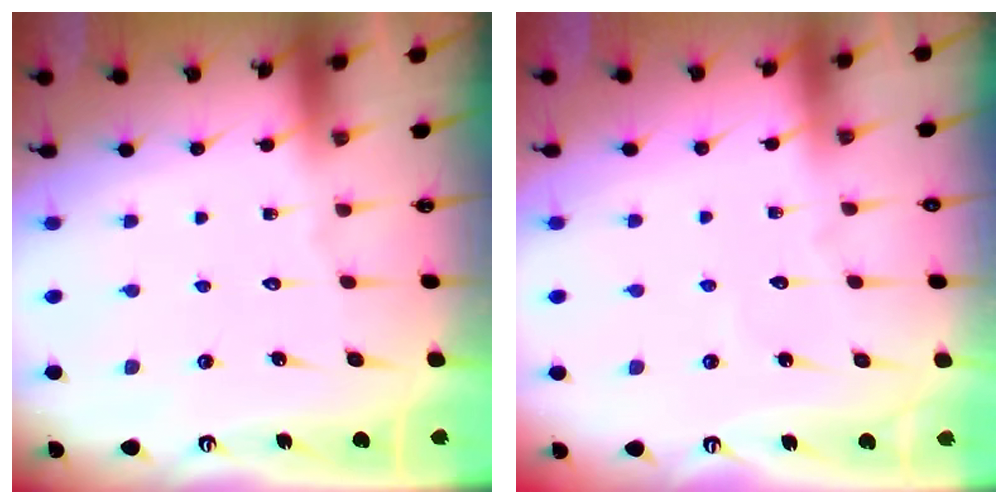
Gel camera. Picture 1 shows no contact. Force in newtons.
{"total": 2.0, "press": 2.0, "slide": 0.1}